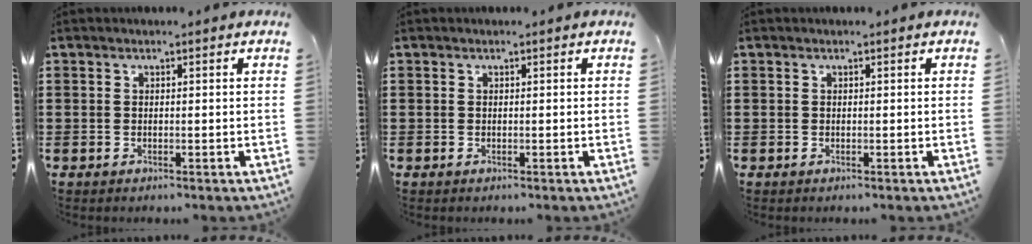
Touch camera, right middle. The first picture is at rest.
{"total": 0.0}
{"total": 0.0}